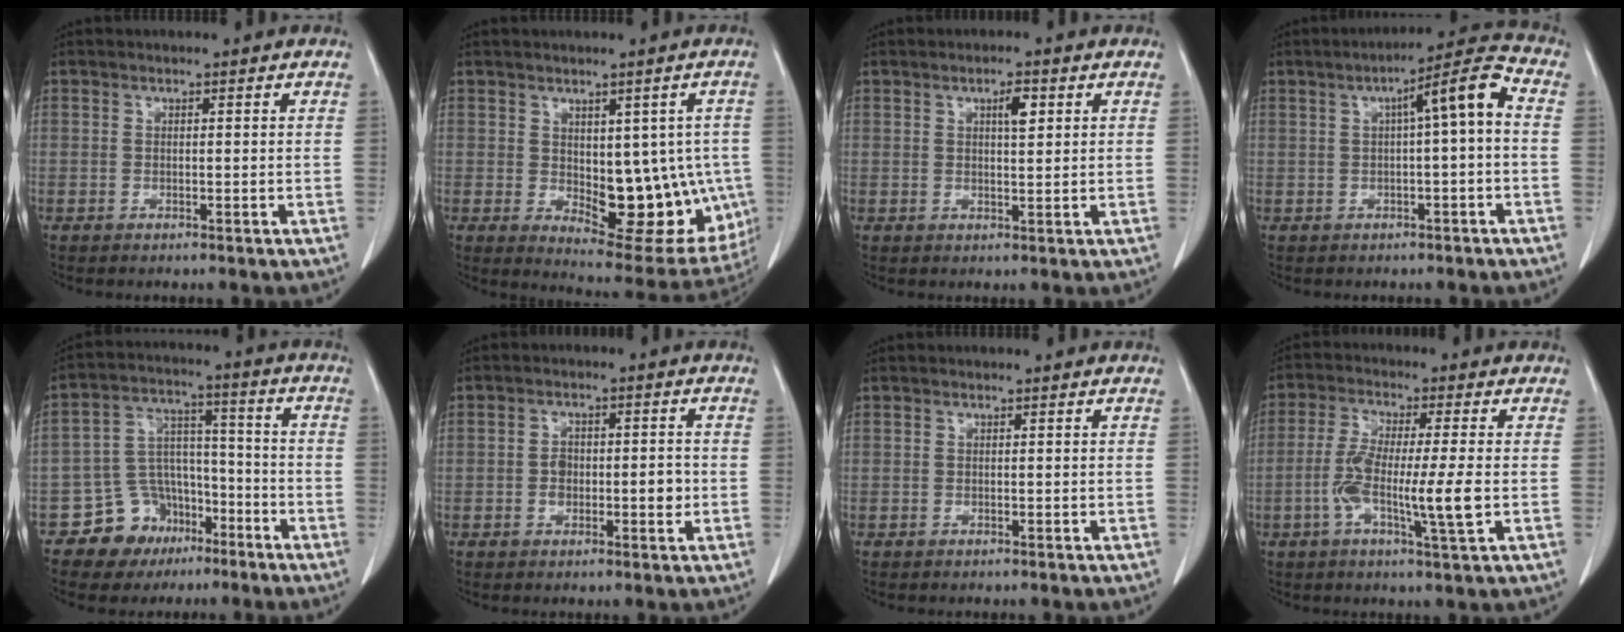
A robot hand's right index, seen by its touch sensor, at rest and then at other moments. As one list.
[{"total": 15.1, "force": [-1.5, 7.1, 13.2], "torque": [-0.149, -0.004, 0.003]}, {"total": 2.9, "force": [1.2, 0.7, 2.5], "torque": [-0.043, -0.001, 0.019]}, {"total": 7.2, "force": [0.6, 0.4, 7.1], "torque": [-0.105, 0.022, 0.004]}, {"total": 9.6, "force": [-5.7, 7.5, 2.1], "torque": [-0.035, 0.044, -0.084]}, {"total": 4.6, "force": [-0.7, 2.5, 3.8], "torque": [-0.057, 0.008, -0.008]}, {"total": 0.0}, {"total": 9.7, "force": [-1.9, 0.3, 9.5], "torque": [-0.178, -0.009, -0.042]}]